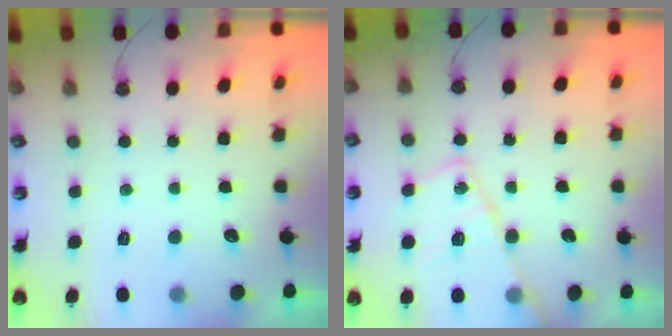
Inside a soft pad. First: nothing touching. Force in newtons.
{"total": 16.8, "press": 16.7, "slide": 1.8}